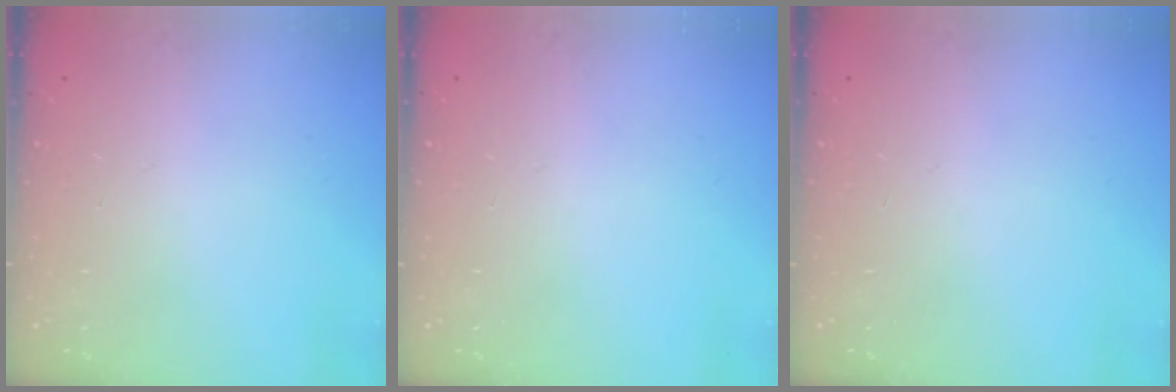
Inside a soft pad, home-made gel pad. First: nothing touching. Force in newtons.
{"total": 0.0}
{"total": 0.0}